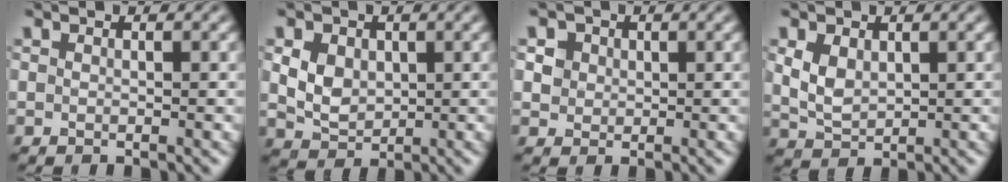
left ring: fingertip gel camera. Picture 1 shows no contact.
{"total": 3.8, "force": [0.8, 3.0, 2.2], "torque": [-0.049, 0.004, 0.012]}
{"total": 3.1, "force": [1.4, 2.5, 1.2], "torque": [-0.027, 0.008, 0.024]}
{"total": 2.8, "force": [0.8, 1.9, 1.9], "torque": [-0.045, -0.002, 0.023]}